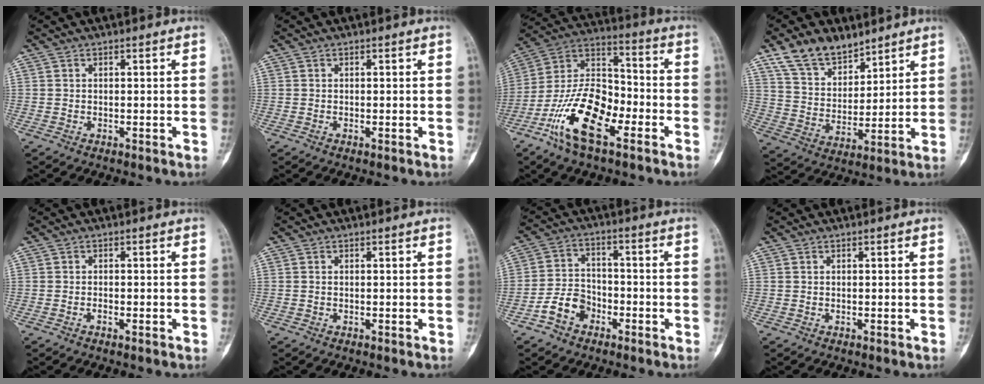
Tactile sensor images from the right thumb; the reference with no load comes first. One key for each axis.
{"total": 0.0}
{"total": 17.6, "fx": -8.1, "fy": 8.0, "fz": 13.5, "tx": -0.240, "ty": 0.054, "tz": -0.156}
{"total": 11.5, "fx": 8.5, "fy": 6.2, "fz": 4.6, "tx": -0.059, "ty": -0.045, "tz": 0.167}
{"total": 0.8, "fx": -0.5, "fy": 0.3, "fz": 0.5, "tx": -0.011, "ty": 0.004, "tz": -0.010}
{"total": 0.0}
{"total": 7.0, "fx": -3.7, "fy": 4.9, "fz": 3.2, "tx": -0.046, "ty": 0.033, "tz": -0.072}
{"total": 0.0}